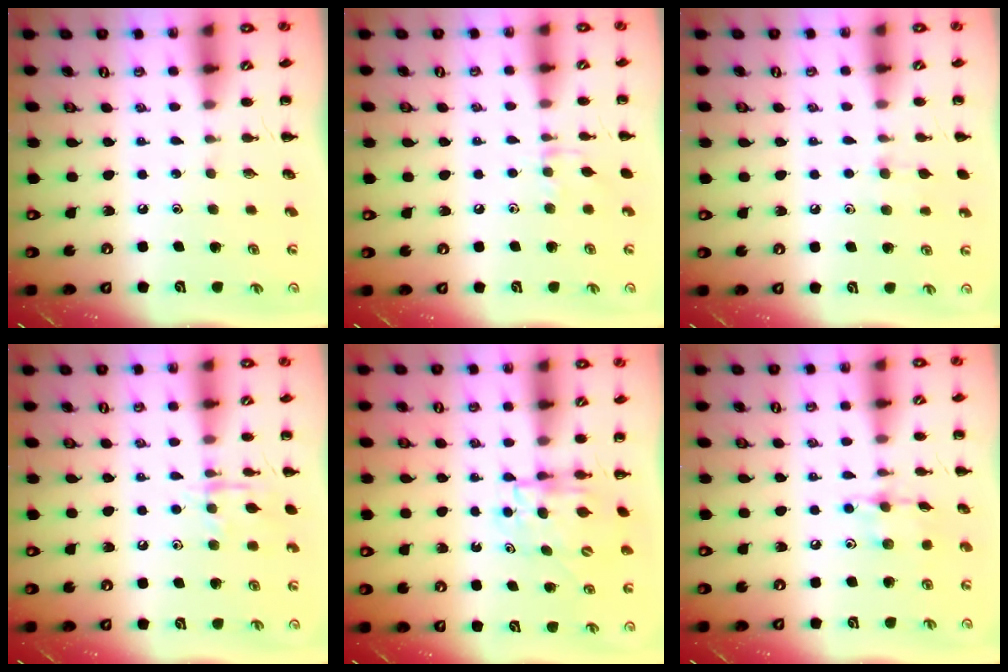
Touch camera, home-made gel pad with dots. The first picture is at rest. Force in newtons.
{"total": 5.6, "press": 5.4, "slide": 1.7}
{"total": 6.1, "press": 5.7, "slide": 2.3}
{"total": 9.1, "press": 9.1, "slide": 0.7}
{"total": 5.0, "press": 5.0, "slide": 0.5}
{"total": 7.6, "press": 7.6, "slide": 0.8}